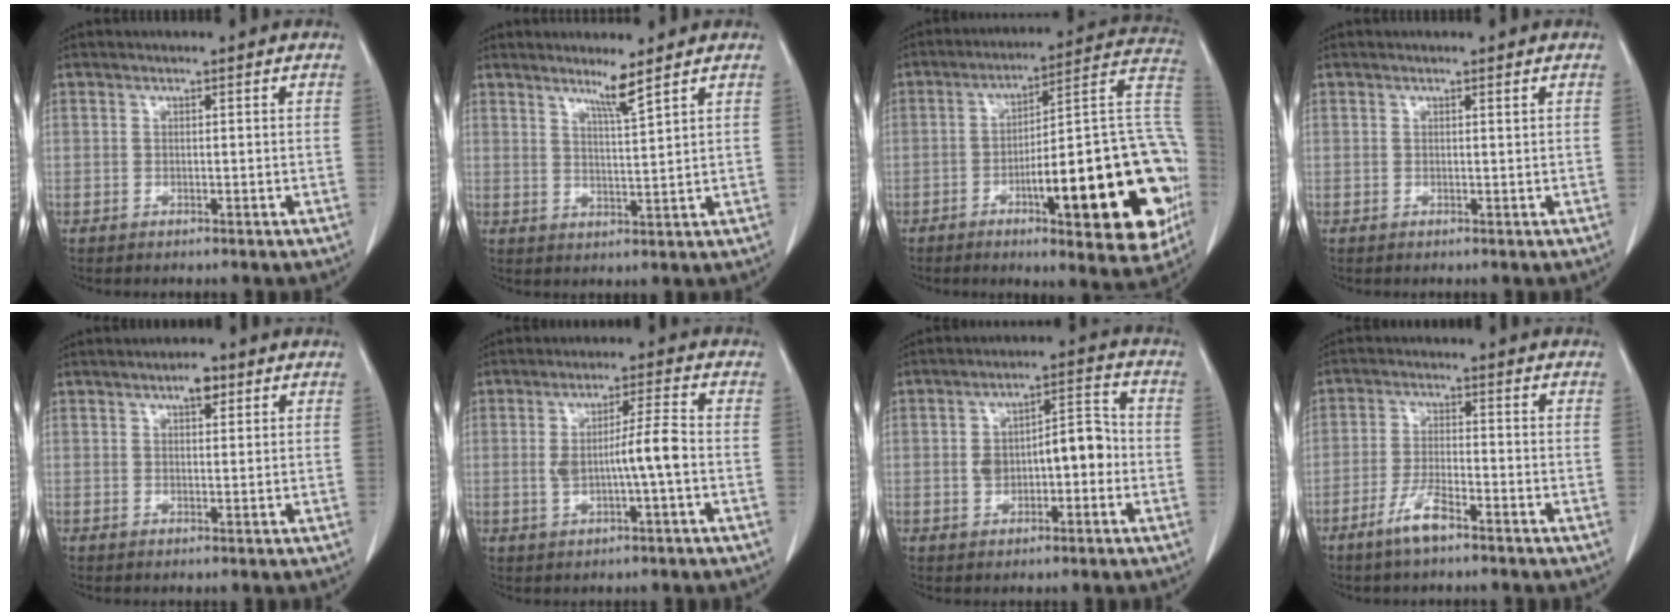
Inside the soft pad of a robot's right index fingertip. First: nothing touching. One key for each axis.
{"total": 3.7, "fx": 2.8, "fy": -0.9, "fz": 2.3, "tx": -0.041, "ty": -0.012, "tz": 0.053}
{"total": 26.5, "fx": -6.9, "fy": 5.2, "fz": 25.1, "tx": -0.258, "ty": 0.019, "tz": -0.085}
{"total": 0.0}
{"total": 2.6, "fx": 1.5, "fy": 1.0, "fz": 1.9, "tx": -0.030, "ty": 0.003, "tz": 0.023}
{"total": 6.4, "fx": -0.6, "fy": 0.2, "fz": 6.3, "tx": -0.112, "ty": 0.005, "tz": -0.009}
{"total": 8.4, "fx": -0.8, "fy": 3.9, "fz": 7.4, "tx": -0.129, "ty": 0.035, "tz": -0.009}
{"total": 5.1, "fx": -3.5, "fy": 0.7, "fz": 3.6, "tx": -0.077, "ty": -0.004, "tz": -0.068}